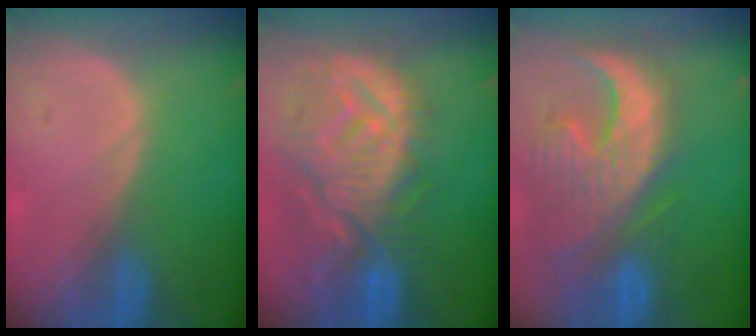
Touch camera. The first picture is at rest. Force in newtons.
{"total": 12.4, "press": 11.1, "slide": 5.5}
{"total": 13.2, "press": 11.3, "slide": 6.8}